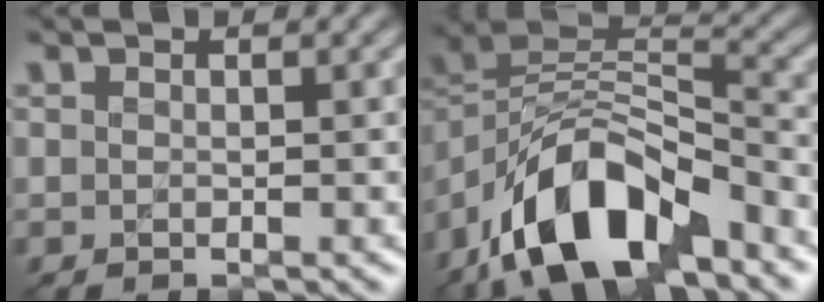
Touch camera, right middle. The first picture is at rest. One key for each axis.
{"total": 10.9, "fx": -6.8, "fy": 5.0, "fz": 6.8, "tx": -0.120, "ty": 0.006, "tz": -0.136}